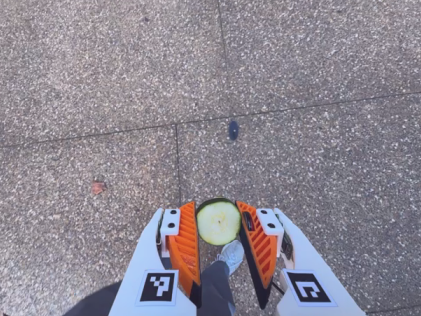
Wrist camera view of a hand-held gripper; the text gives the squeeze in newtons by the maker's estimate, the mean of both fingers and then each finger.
{"total": 8.9, "left": 8.4, "right": 9.5}